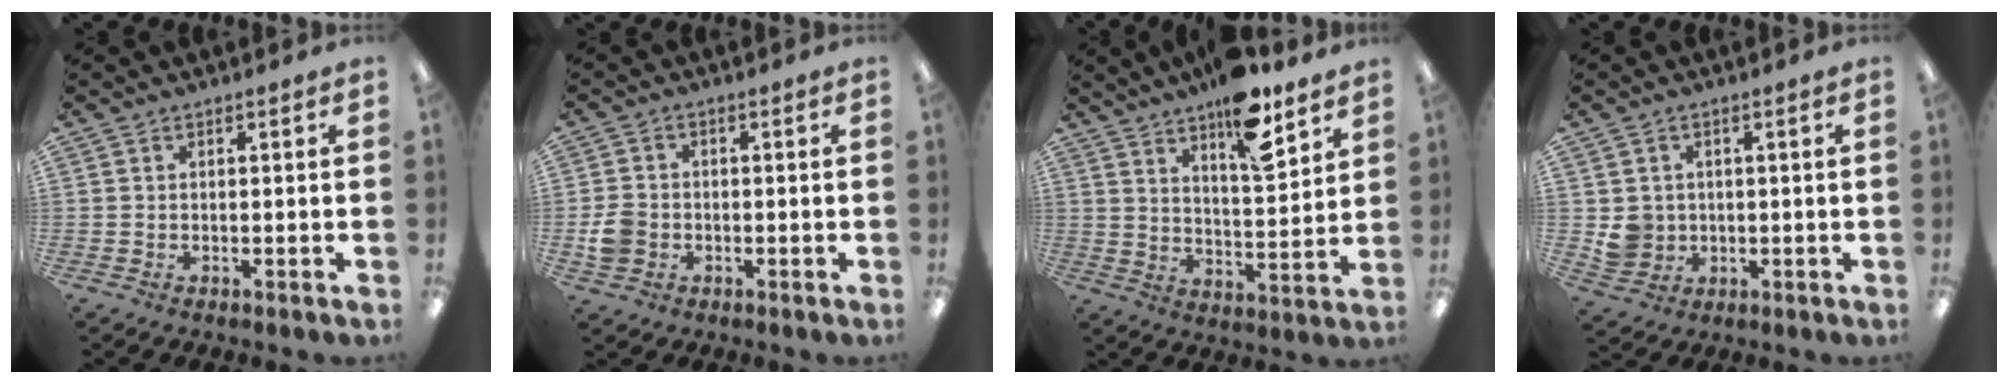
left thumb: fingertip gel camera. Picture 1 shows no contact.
{"total": 5.0, "force": [-1.4, 4.3, 2.3], "torque": [-0.036, 0.008, -0.025]}
{"total": 13.1, "force": [10.0, 4.0, 7.5], "torque": [-0.111, -0.063, 0.171]}
{"total": 4.7, "force": [0.7, 4.6, 0.9], "torque": [-0.011, 0.006, 0.017]}